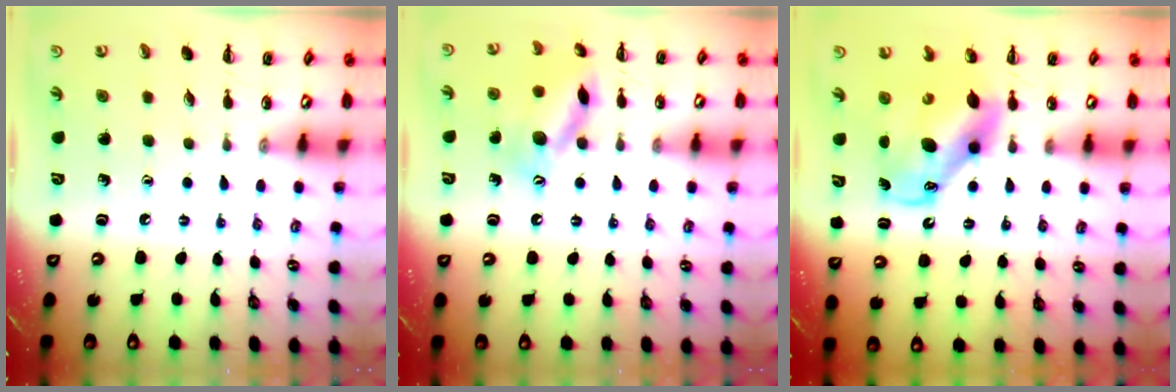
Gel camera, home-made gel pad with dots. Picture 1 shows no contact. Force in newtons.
{"total": 13.9, "press": 13.9, "slide": 1.1}
{"total": 8.4, "press": 8.2, "slide": 2.1}